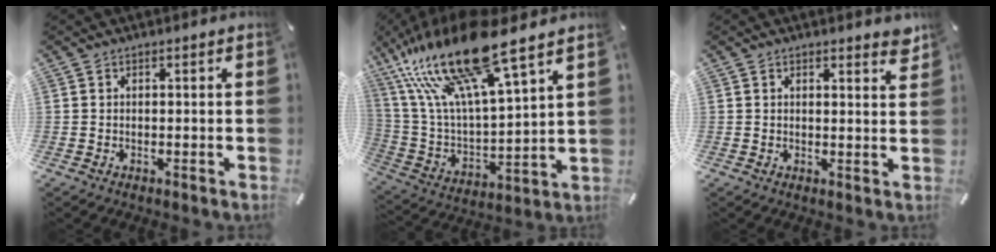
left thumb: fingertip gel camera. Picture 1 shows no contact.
{"total": 24.1, "force": [17.0, 6.4, 15.9], "torque": [-0.349, -0.119, 0.278]}
{"total": 2.5, "force": [2.0, 0.8, 1.2], "torque": [-0.012, -0.010, 0.034]}